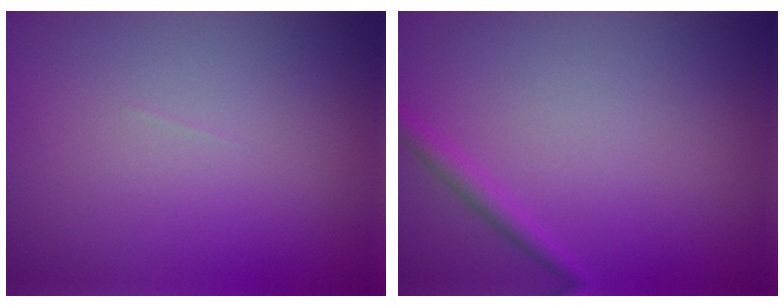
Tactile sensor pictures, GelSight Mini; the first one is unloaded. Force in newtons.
{"total": 1.4, "press": 1.4, "slide": 0.1}